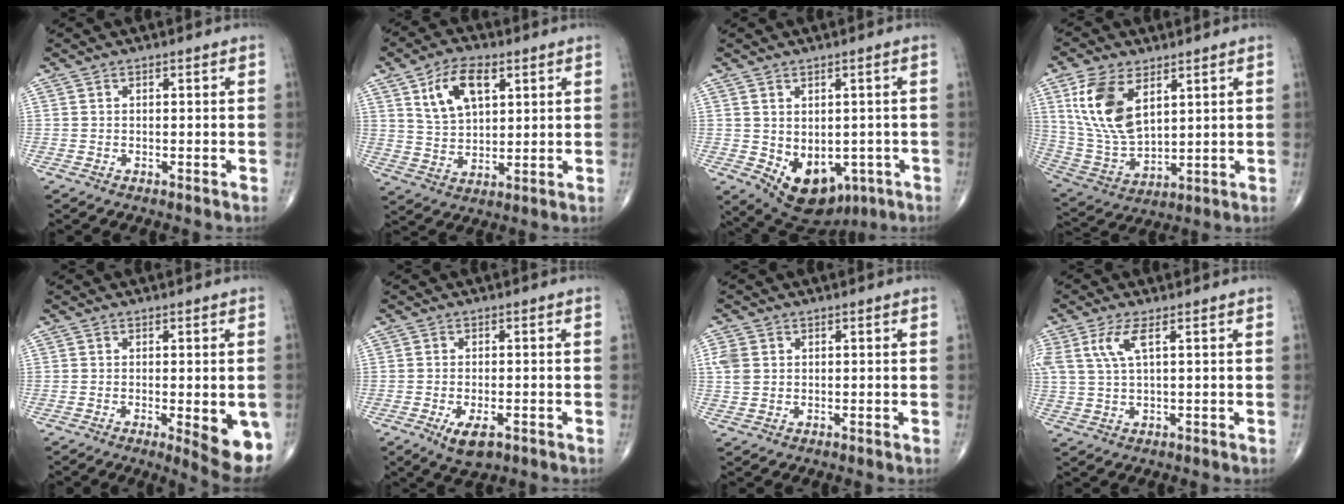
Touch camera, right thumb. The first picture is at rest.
{"total": 10.6, "force": [4.7, 5.9, 7.5], "torque": [-0.117, -0.013, 0.091]}
{"total": 11.6, "force": [-3.6, 7.9, 7.7], "torque": [-0.079, 0.002, -0.030]}
{"total": 14.7, "force": [5.8, 7.9, 10.9], "torque": [-0.213, -0.021, 0.128]}
{"total": 9.4, "force": [-2.6, 2.7, 8.7], "torque": [-0.099, -0.017, -0.027]}
{"total": 5.0, "force": [-2.3, 2.3, 3.8], "torque": [-0.062, 0.000, -0.034]}
{"total": 3.7, "force": [0.6, 3.1, 2.1], "torque": [-0.046, 0.005, 0.015]}
{"total": 5.5, "force": [2.1, 1.6, 4.9], "torque": [-0.129, 0.006, 0.048]}